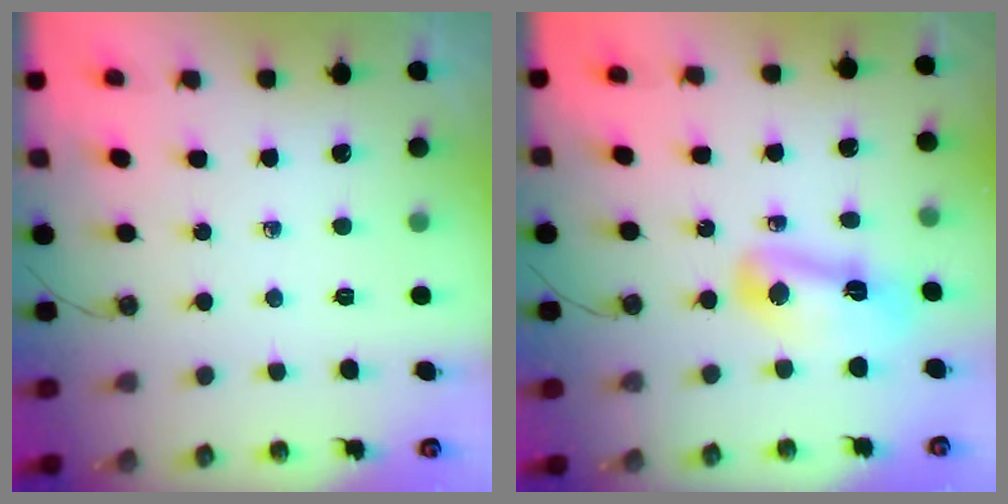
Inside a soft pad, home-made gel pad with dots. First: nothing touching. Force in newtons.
{"total": 11.4, "press": 9.9, "slide": 5.7}